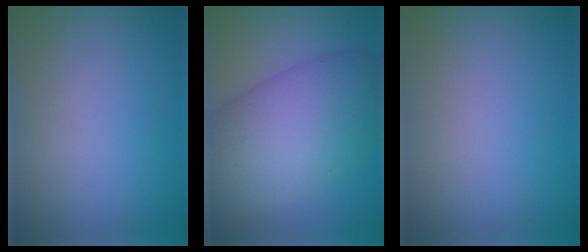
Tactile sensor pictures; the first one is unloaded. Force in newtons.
{"total": 12.0, "press": 12.0, "slide": 0.5}
{"total": 0.0}